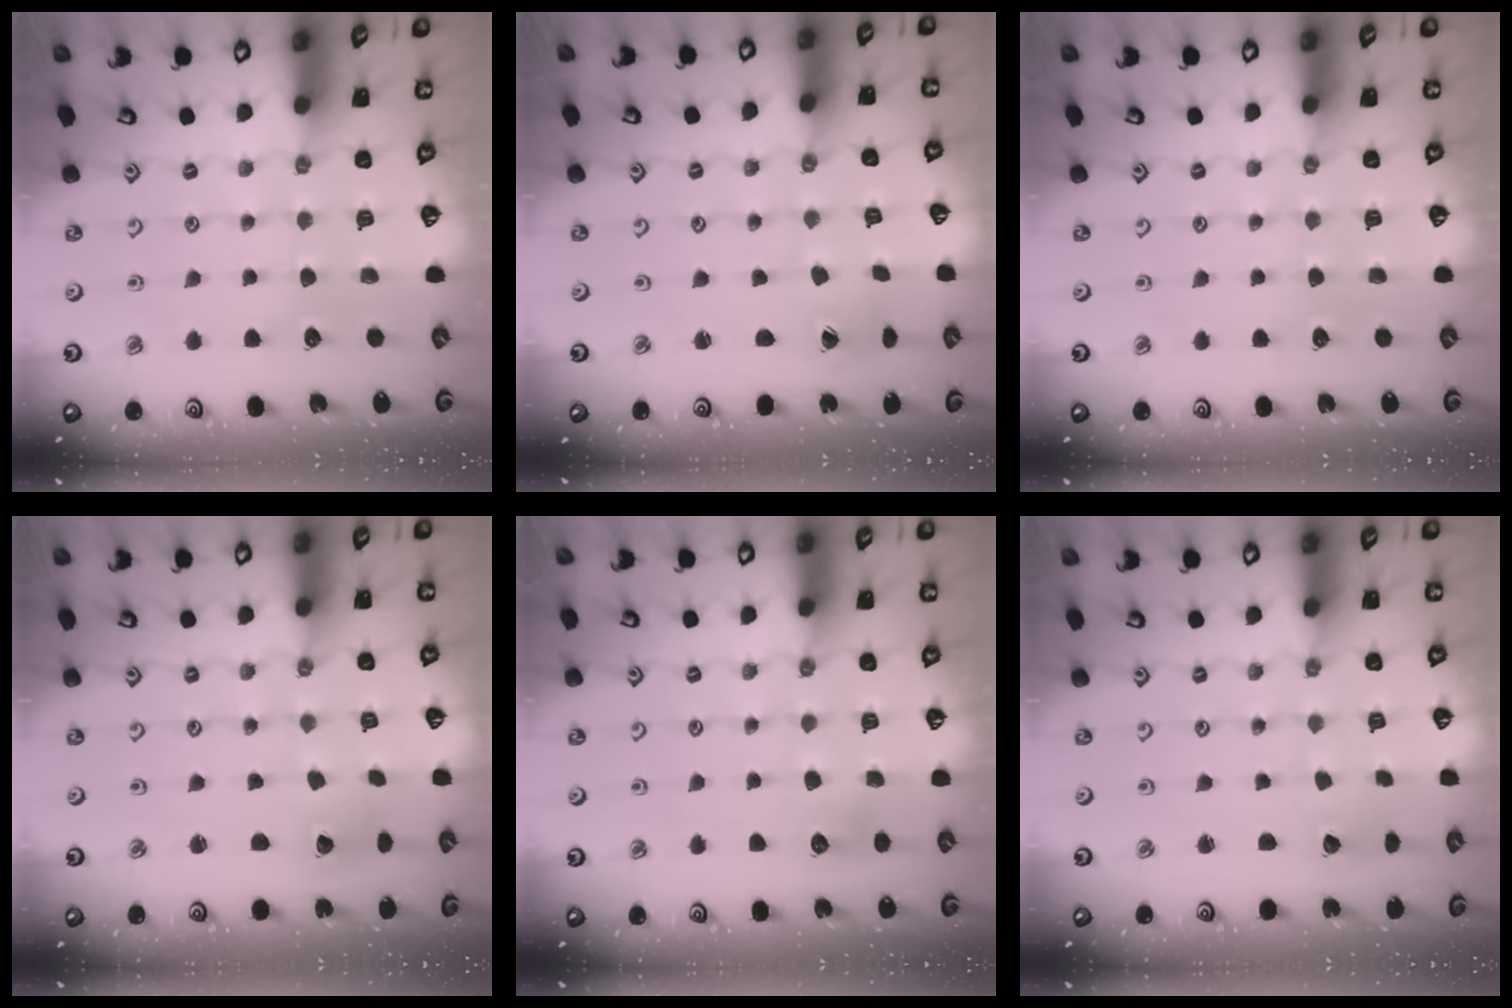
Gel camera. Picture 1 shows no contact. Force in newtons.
{"total": 0.5, "press": 0.5, "slide": 0.1}
{"total": 0.0}
{"total": 2.7, "press": 2.7, "slide": 0.2}
{"total": 5.2, "press": 5.2, "slide": 0.6}
{"total": 2.1, "press": 2.1, "slide": 0.1}